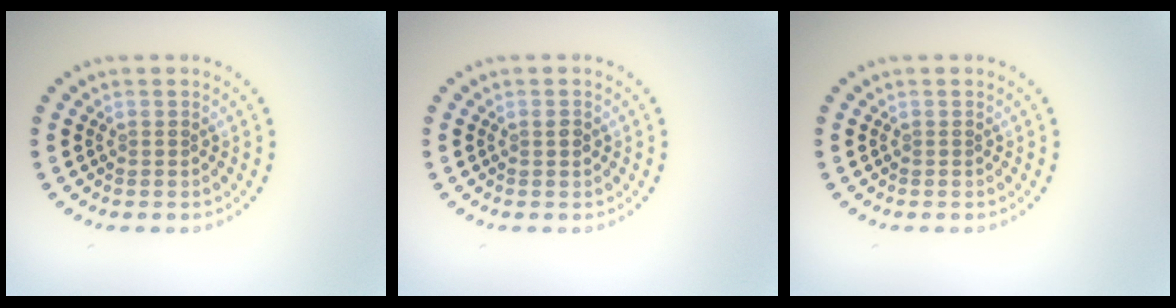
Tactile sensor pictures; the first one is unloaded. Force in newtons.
{"total": 0.7, "press": 0.7, "slide": 0.2}
{"total": 0.0}